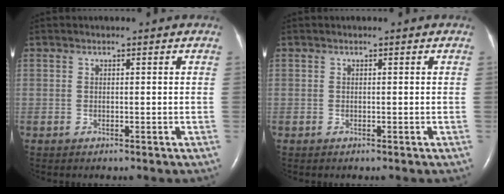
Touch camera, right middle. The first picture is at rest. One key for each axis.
{"total": 0.0}